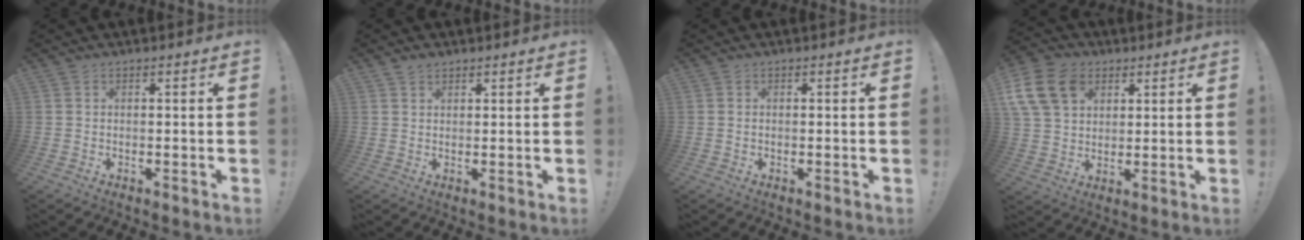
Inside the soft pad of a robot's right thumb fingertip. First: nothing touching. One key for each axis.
{"total": 2.0, "fx": 1.6, "fy": 1.0, "fz": 0.7, "tx": -0.008, "ty": -0.007, "tz": 0.030}
{"total": 0.0}
{"total": 15.2, "fx": 6.3, "fy": 11.2, "fz": 8.2, "tx": -0.156, "ty": -0.026, "tz": 0.123}